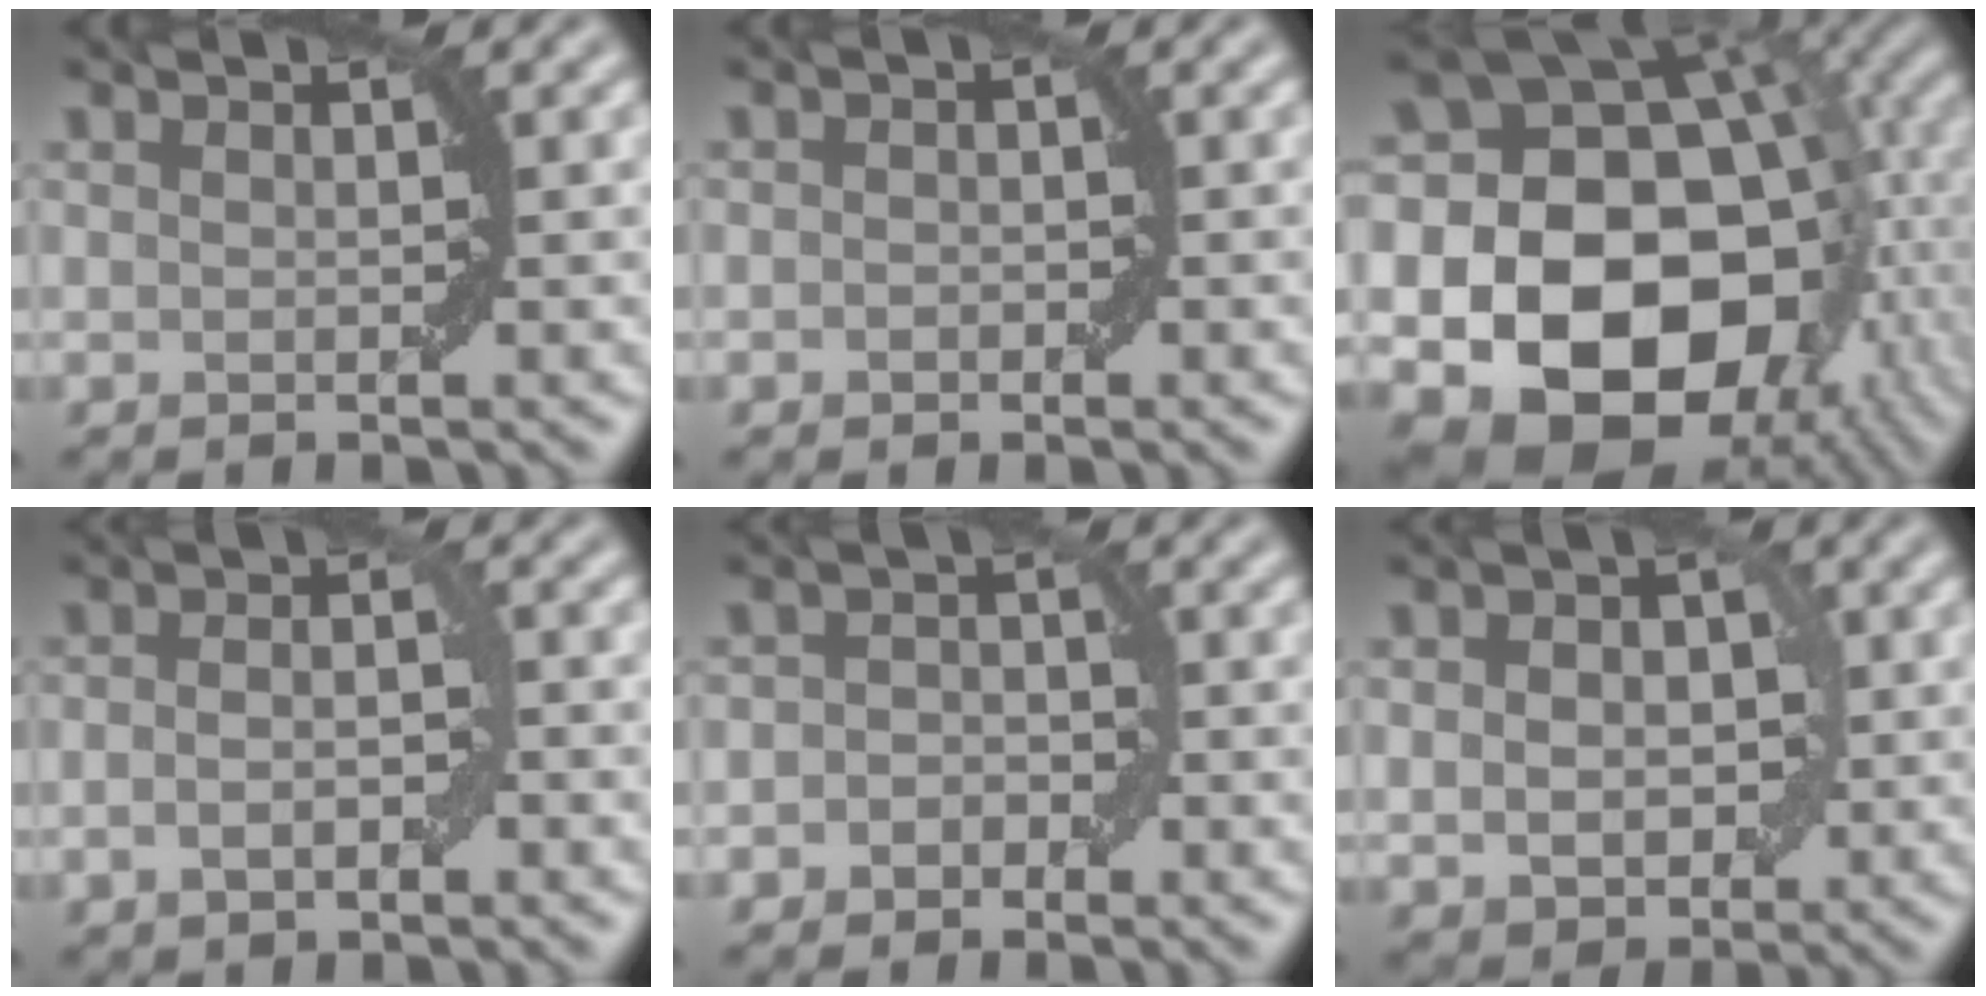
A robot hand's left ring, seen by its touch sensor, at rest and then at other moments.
{"total": 0.9, "force": [-0.3, 0.7, 0.4], "torque": [-0.003, 0.000, -0.006]}
{"total": 20.1, "force": [-3.4, 15.7, 12.2], "torque": [-0.206, -0.028, -0.054]}
{"total": 2.8, "force": [-0.8, 1.3, 2.3], "torque": [-0.043, 0.000, -0.017]}
{"total": 2.2, "force": [-0.9, 1.8, 0.8], "torque": [0.012, 0.006, -0.024]}
{"total": 5.2, "force": [0.3, 3.7, 3.7], "torque": [-0.046, 0.001, 0.004]}